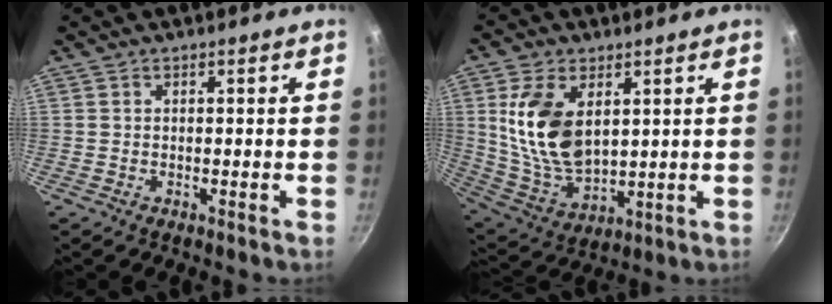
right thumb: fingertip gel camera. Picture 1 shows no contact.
{"total": 14.9, "force": [3.7, 8.7, 11.5], "torque": [-0.207, -0.029, 0.086]}